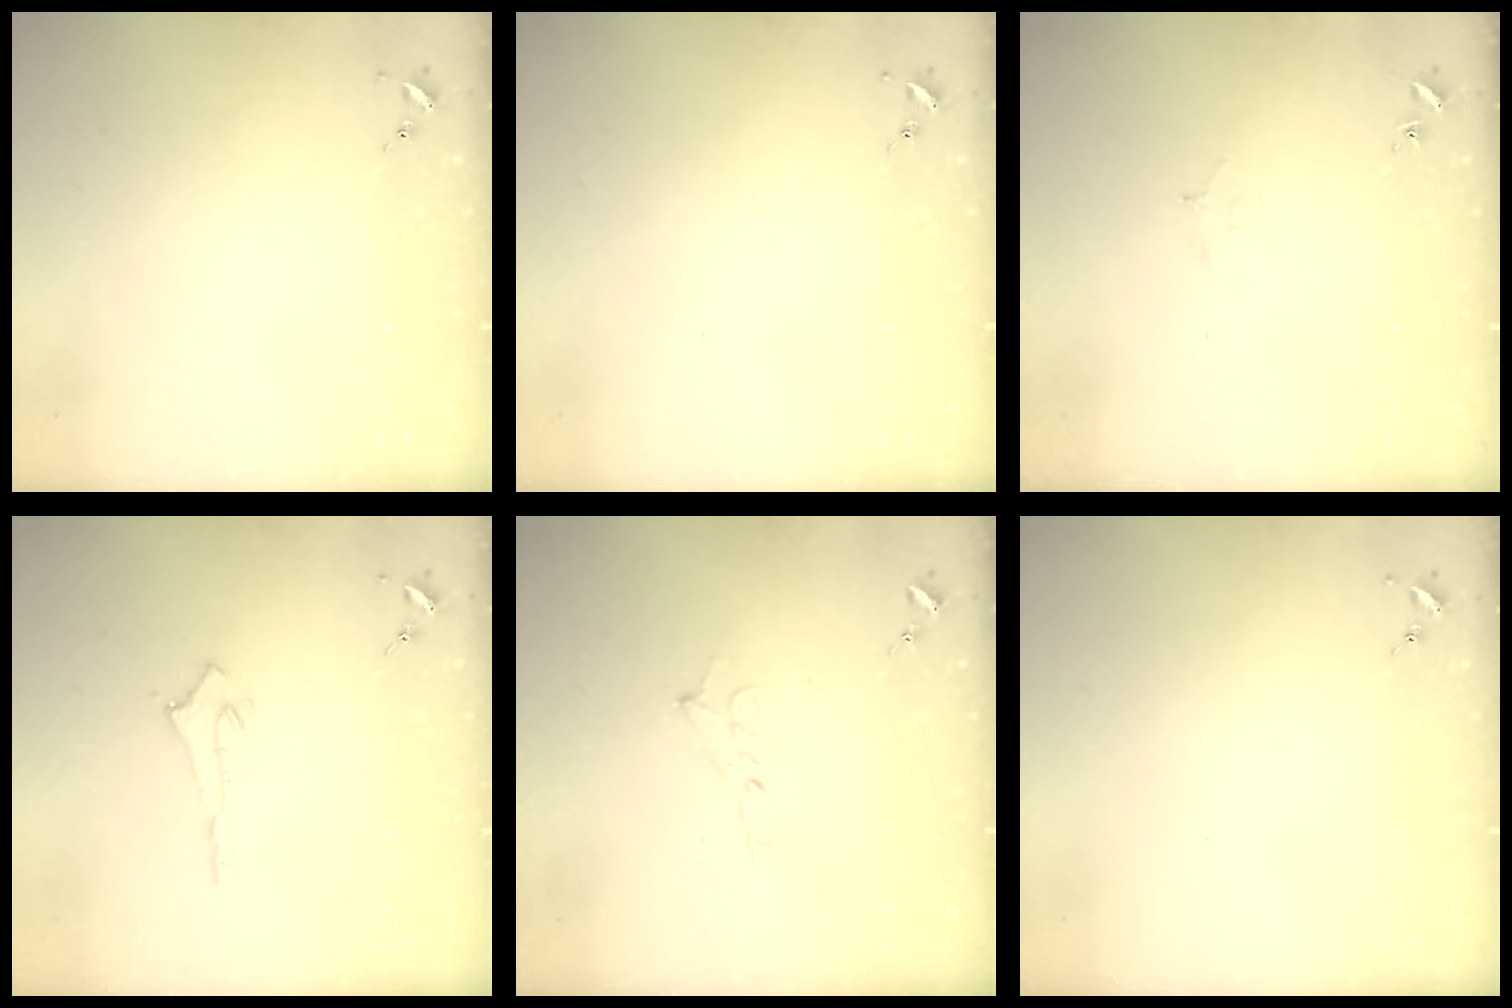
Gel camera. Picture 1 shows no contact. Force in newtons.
{"total": 0.0}
{"total": 5.3, "press": 5.1, "slide": 1.0}
{"total": 2.9, "press": 2.9, "slide": 0.2}
{"total": 2.5, "press": 2.5, "slide": 0.2}
{"total": 0.0}